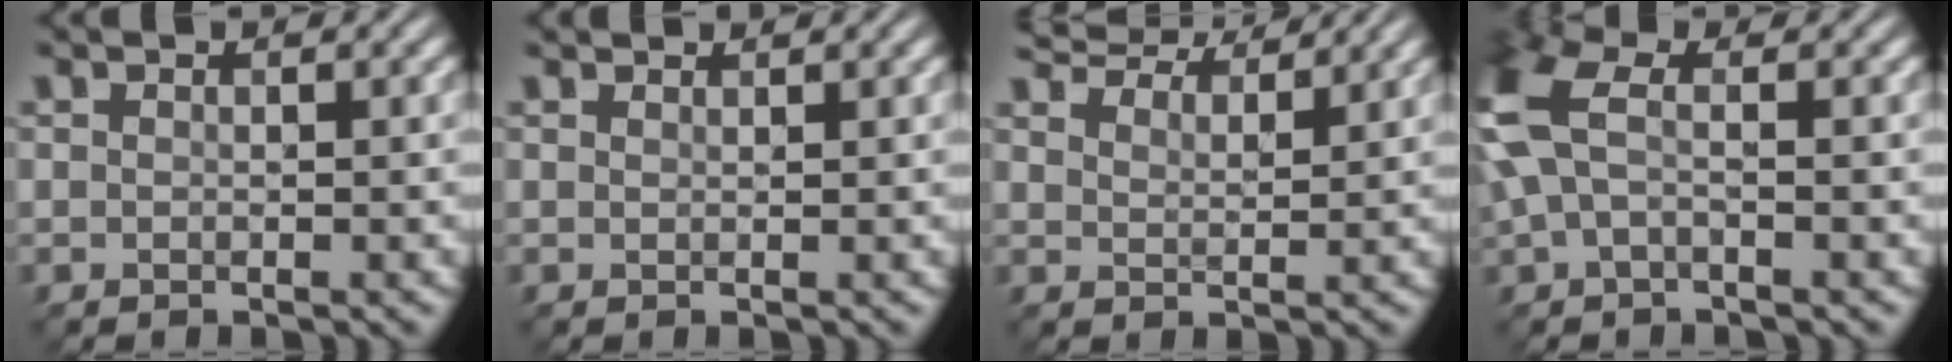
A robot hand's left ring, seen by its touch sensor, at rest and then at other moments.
{"total": 1.2, "force": [1.2, 0.1, 0.2], "torque": [-0.006, -0.003, 0.013]}
{"total": 7.9, "force": [7.3, 1.6, 2.7], "torque": [-0.055, 0.006, 0.105]}
{"total": 5.1, "force": [1.0, 2.7, 4.2], "torque": [-0.114, 0.012, 0.009]}